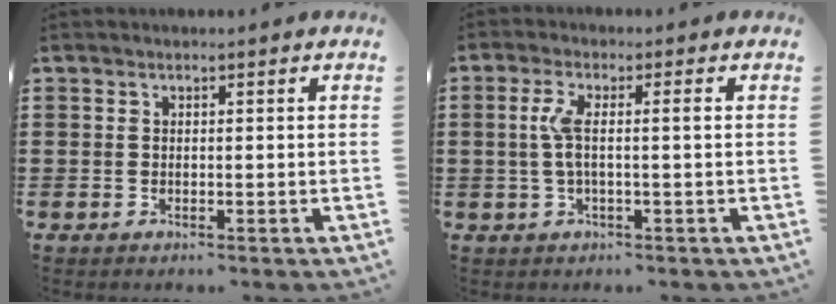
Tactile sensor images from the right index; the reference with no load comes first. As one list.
[{"total": 4.0, "force": [0.1, 0.4, 3.9], "torque": [-0.088, -0.006, -0.008]}]